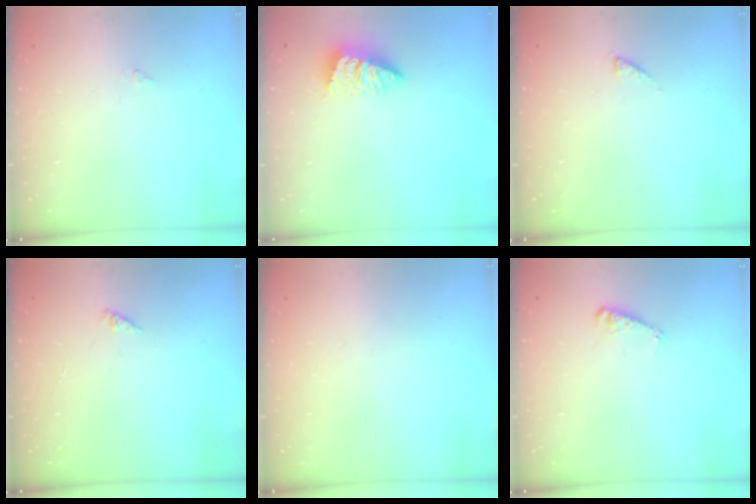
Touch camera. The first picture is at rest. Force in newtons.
{"total": 3.0, "press": 2.9, "slide": 0.3}
{"total": 1.2, "press": 1.2, "slide": 0.3}
{"total": 0.0}
{"total": 0.0}
{"total": 4.8, "press": 4.7, "slide": 0.6}